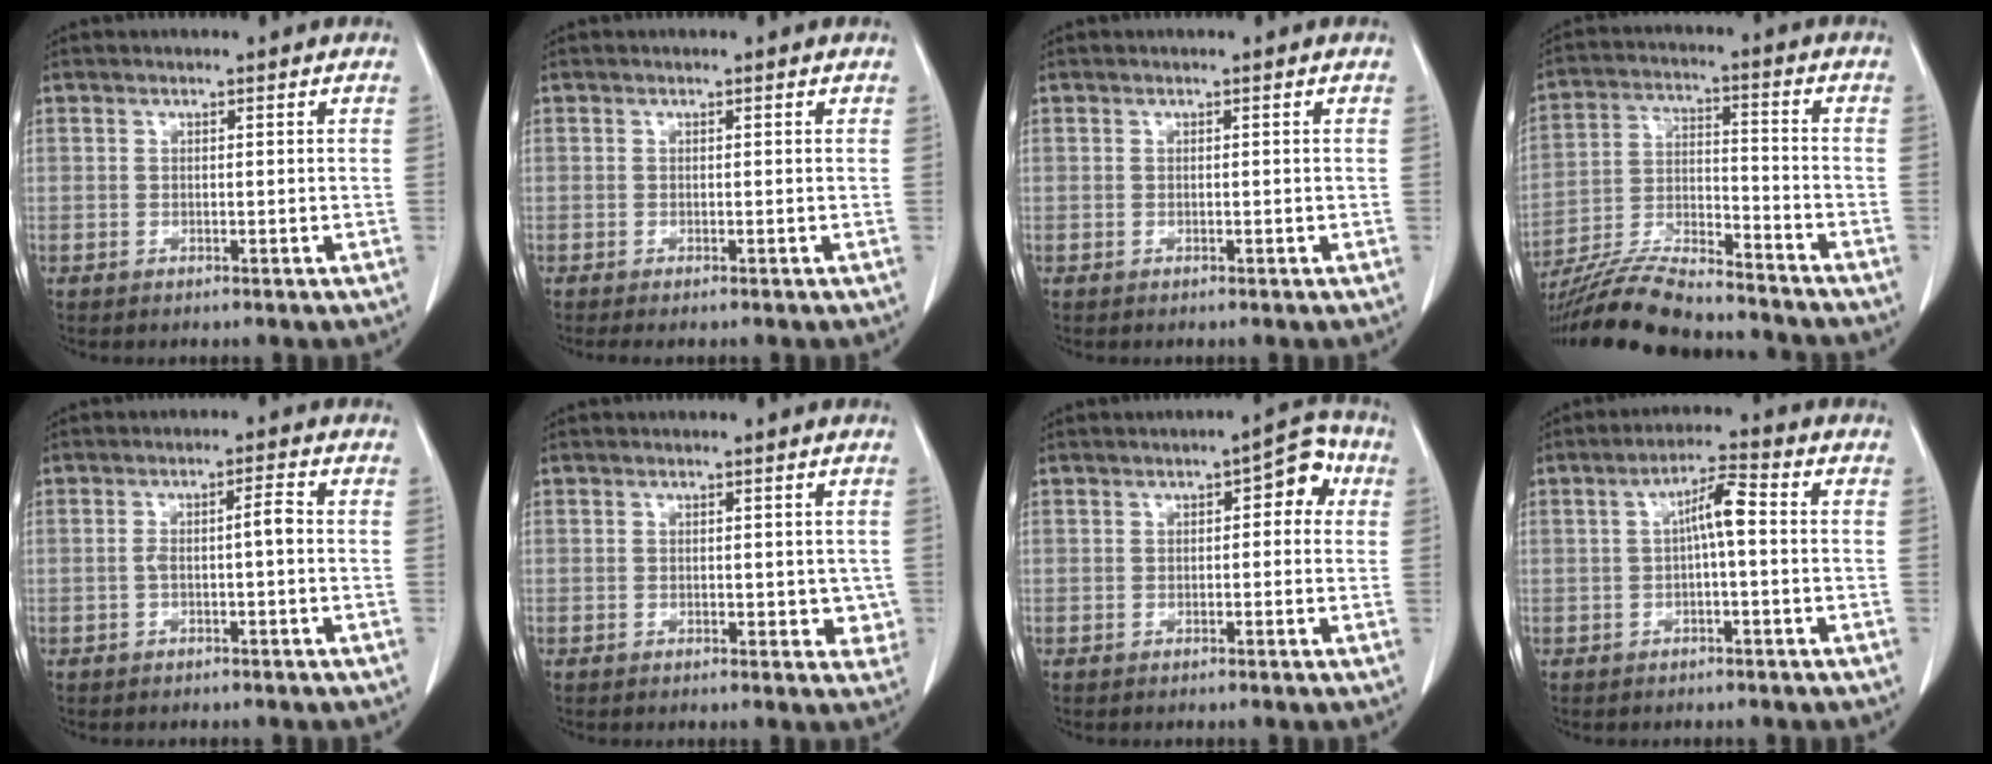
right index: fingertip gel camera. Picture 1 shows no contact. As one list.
[{"total": 1.2, "force": [-0.9, 0.1, 0.7], "torque": [-0.008, -0.001, -0.013]}, {"total": 0.0}, {"total": 17.9, "force": [-16.3, 2.3, 7.1], "torque": [-0.143, -0.011, -0.271]}, {"total": 3.0, "force": [-0.5, 0.3, 3.0], "torque": [-0.053, 0.013, -0.005]}, {"total": 3.0, "force": [-0.3, 1.9, 2.3], "torque": [-0.010, 0.000, -0.001]}, {"total": 5.1, "force": [1.1, 2.3, 4.4], "torque": [-0.046, 0.027, 0.007]}, {"total": 4.9, "force": [0.0, 0.7, 4.8], "torque": [-0.083, 0.019, 0.000]}]